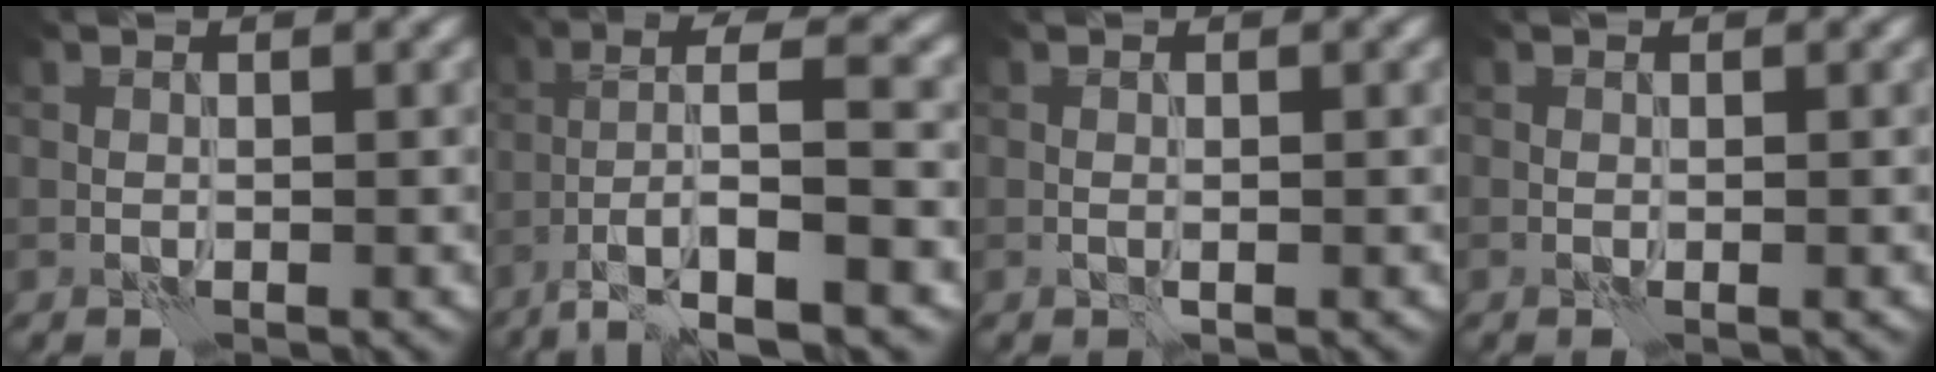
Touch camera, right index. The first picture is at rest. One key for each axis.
{"total": 9.4, "fx": -3.8, "fy": 2.0, "fz": 8.3, "tx": -0.146, "ty": 0.015, "tz": -0.067}
{"total": 0.6, "fx": -0.2, "fy": 0.1, "fz": 0.6, "tx": -0.011, "ty": 0.001, "tz": -0.004}
{"total": 0.0}